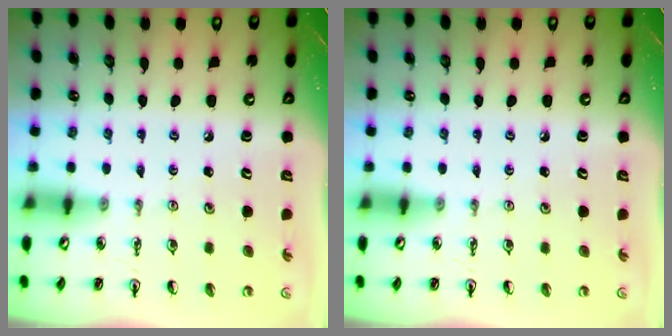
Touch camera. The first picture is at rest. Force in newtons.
{"total": 0.0}